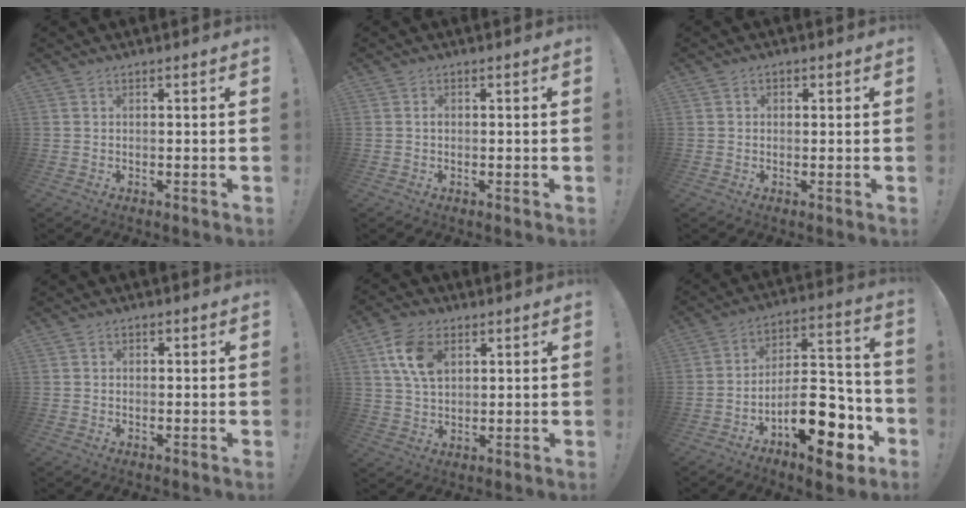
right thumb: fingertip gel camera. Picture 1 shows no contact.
{"total": 0.7, "force": [-0.1, 0.6, 0.4], "torque": [-0.011, 0.005, -0.002]}
{"total": 1.5, "force": [-0.2, 1.3, 0.7], "torque": [-0.011, 0.004, -0.005]}
{"total": 1.1, "force": [-0.2, 0.9, 0.5], "torque": [-0.008, 0.003, -0.004]}
{"total": 11.4, "force": [4.4, 7.4, 7.5], "torque": [-0.145, 0.000, 0.084]}
{"total": 19.4, "force": [-9.0, 8.7, 14.8], "torque": [-0.206, 0.057, -0.135]}